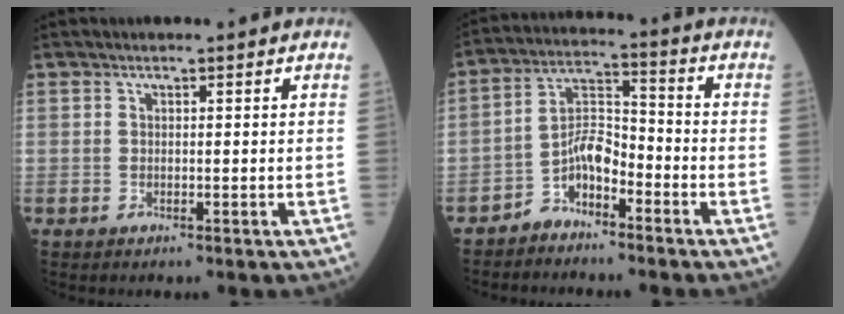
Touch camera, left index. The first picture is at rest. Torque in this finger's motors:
{"motor_torque": [0.19, 0.53, 0.09, 0.03]}